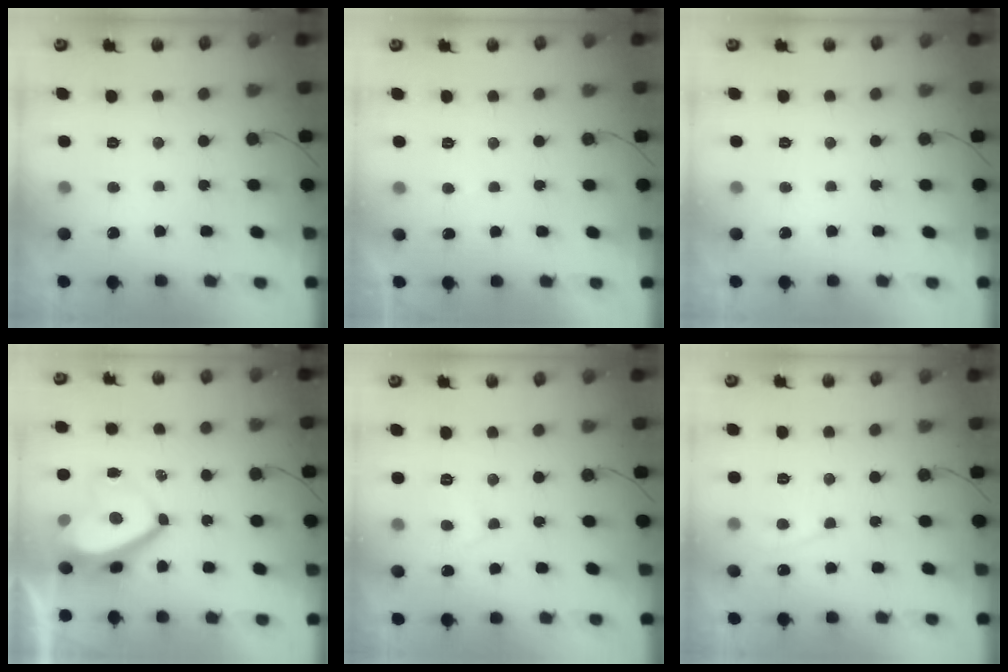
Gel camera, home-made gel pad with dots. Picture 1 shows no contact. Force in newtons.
{"total": 0.0}
{"total": 0.0}
{"total": 6.9, "press": 6.8, "slide": 1.0}
{"total": 5.4, "press": 5.4, "slide": 0.4}
{"total": 3.8, "press": 3.8, "slide": 0.5}